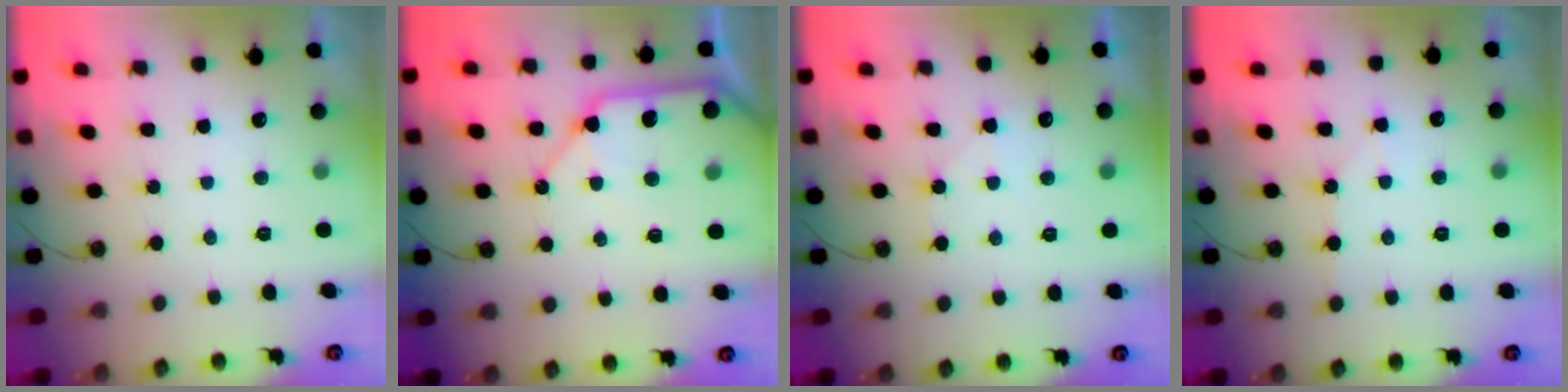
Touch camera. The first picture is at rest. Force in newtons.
{"total": 12.3, "press": 12.3, "slide": 1.4}
{"total": 6.1, "press": 6.1, "slide": 0.8}
{"total": 5.4, "press": 5.4, "slide": 1.0}